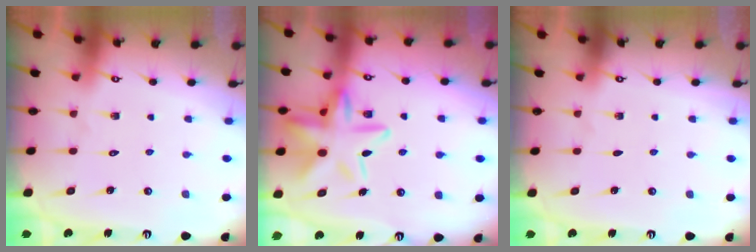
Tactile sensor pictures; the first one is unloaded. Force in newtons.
{"total": 16.8, "press": 16.7, "slide": 1.6}
{"total": 0.0}